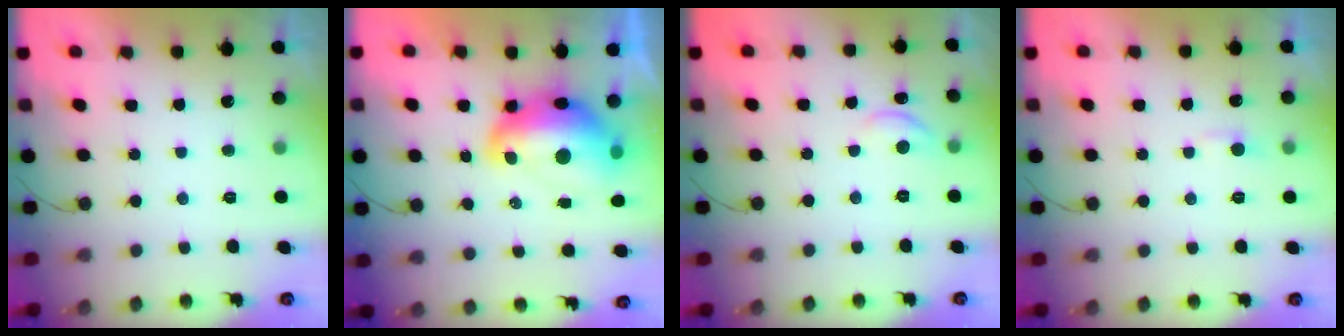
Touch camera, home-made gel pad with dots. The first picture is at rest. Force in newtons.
{"total": 15.1, "press": 15.0, "slide": 1.1}
{"total": 7.5, "press": 7.5, "slide": 0.7}
{"total": 3.4, "press": 3.3, "slide": 0.5}